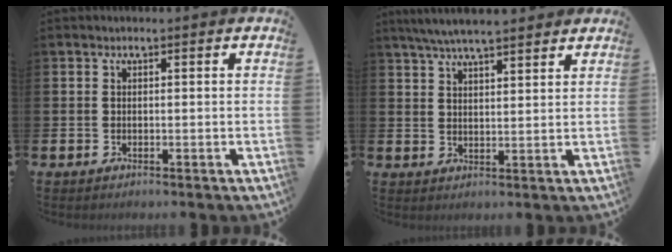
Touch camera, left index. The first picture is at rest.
{"total": 5.9, "force": [5.5, 0.7, 2.0], "torque": [-0.051, -0.016, 0.100]}